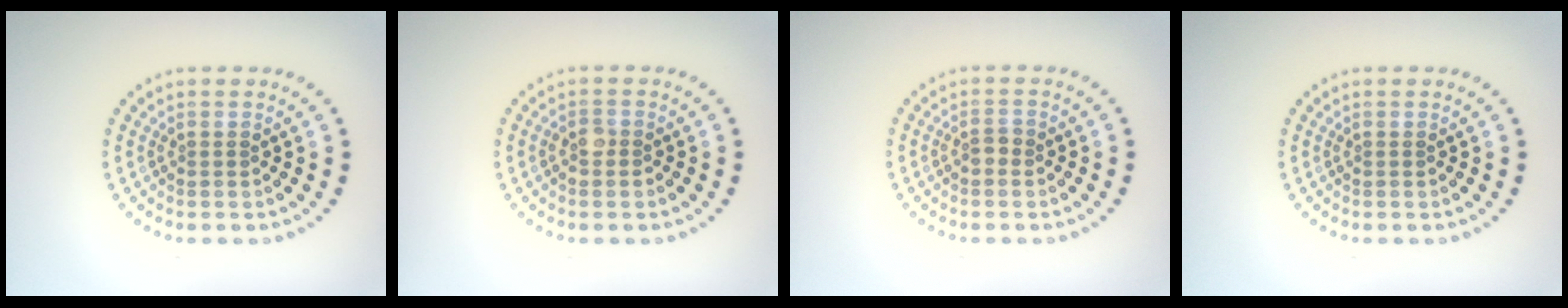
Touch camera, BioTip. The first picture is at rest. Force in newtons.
{"total": 1.1, "press": 1.0, "slide": 0.5}
{"total": 1.1, "press": 1.0, "slide": 0.2}
{"total": 0.0}